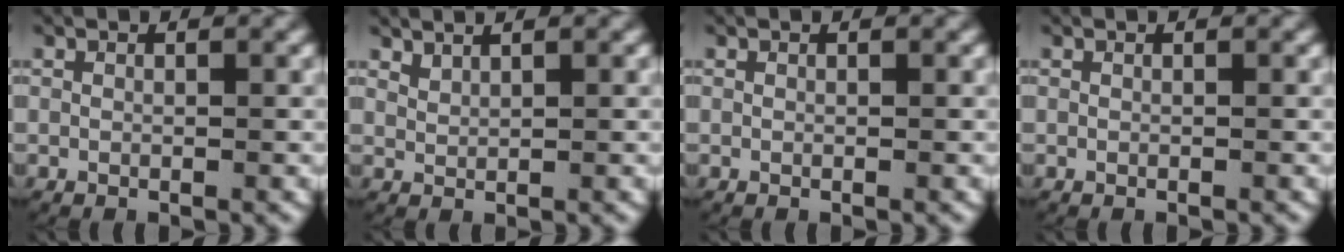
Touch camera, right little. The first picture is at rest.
{"total": 1.9, "force": [1.7, 0.5, 0.6], "torque": [-0.015, 0.001, 0.035]}
{"total": 0.0}
{"total": 0.0}